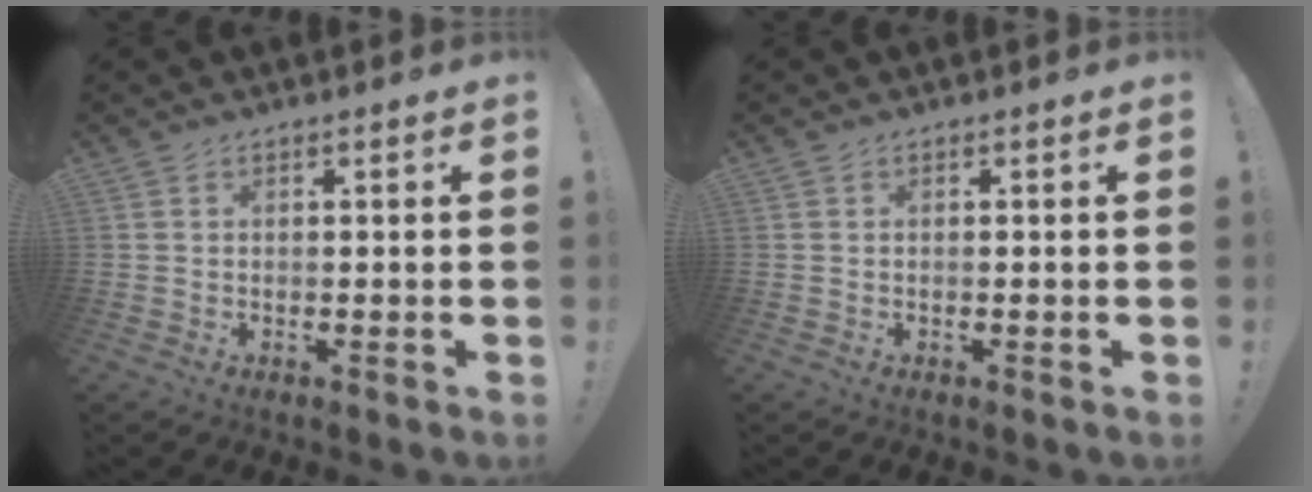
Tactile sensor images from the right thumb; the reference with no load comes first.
{"total": 0.0}